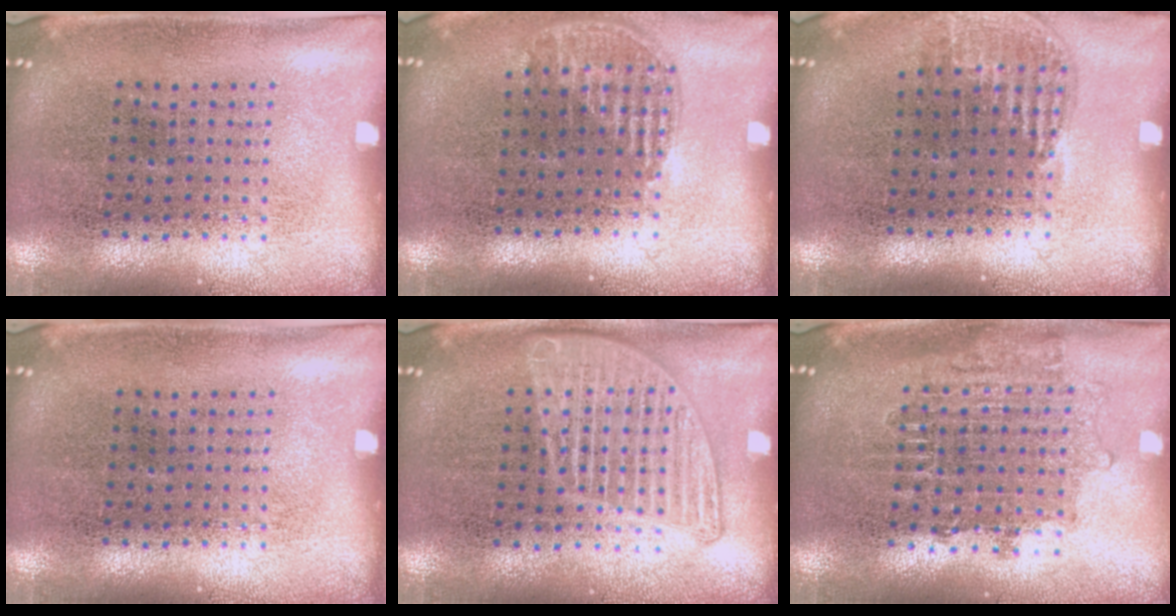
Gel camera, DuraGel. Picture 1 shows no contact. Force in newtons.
{"total": 1.2, "press": 1.0, "slide": 0.6}
{"total": 1.1, "press": 1.0, "slide": 0.4}
{"total": 0.0}
{"total": 2.5, "press": 2.5, "slide": 0.2}
{"total": 1.6, "press": 1.3, "slide": 0.9}